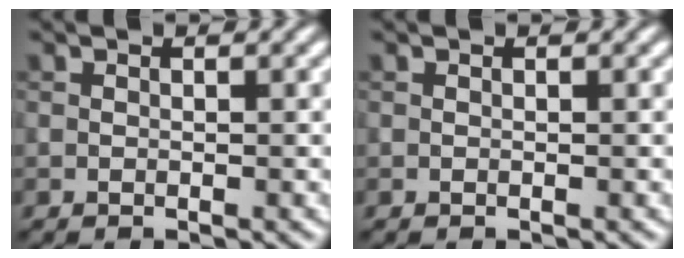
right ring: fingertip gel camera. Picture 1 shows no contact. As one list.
[{"total": 0.0}]